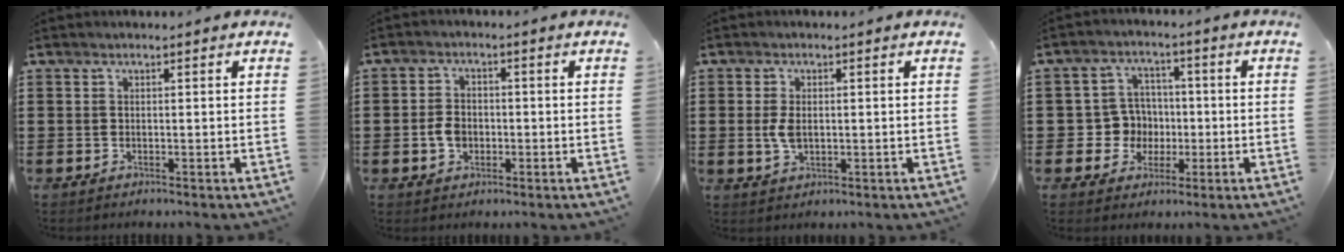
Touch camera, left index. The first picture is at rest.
{"total": 3.5, "force": [-0.8, 2.6, 2.1], "torque": [-0.051, 0.001, -0.018]}
{"total": 3.2, "force": [0.1, 1.8, 2.6], "torque": [-0.068, 0.000, -0.003]}
{"total": 6.2, "force": [-0.3, 6.0, 1.3], "torque": [-0.042, 0.013, -0.005]}